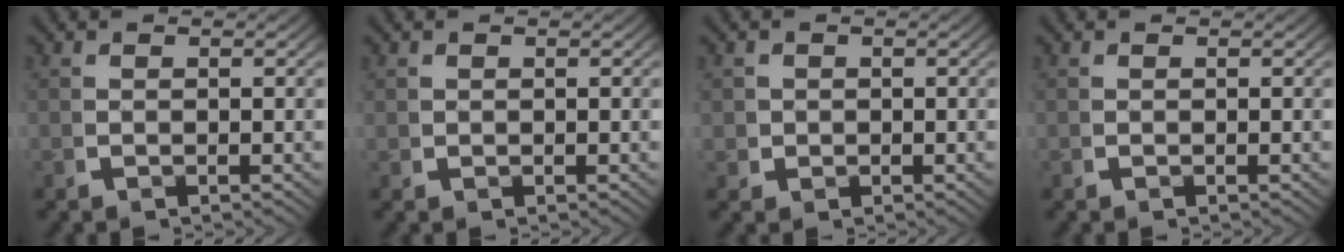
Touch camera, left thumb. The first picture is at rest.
{"total": 0.7, "force": [0.4, 0.6, 0.2], "torque": [-0.006, -0.008, 0.012]}
{"total": 2.1, "force": [0.2, 2.0, 0.7], "torque": [-0.018, -0.013, 0.007]}
{"total": 0.0}